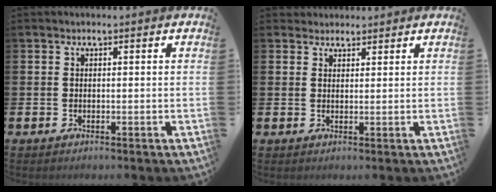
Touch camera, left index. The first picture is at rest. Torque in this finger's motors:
{"motor_torque": [1.07, -1.07, 0.04, -0.01]}